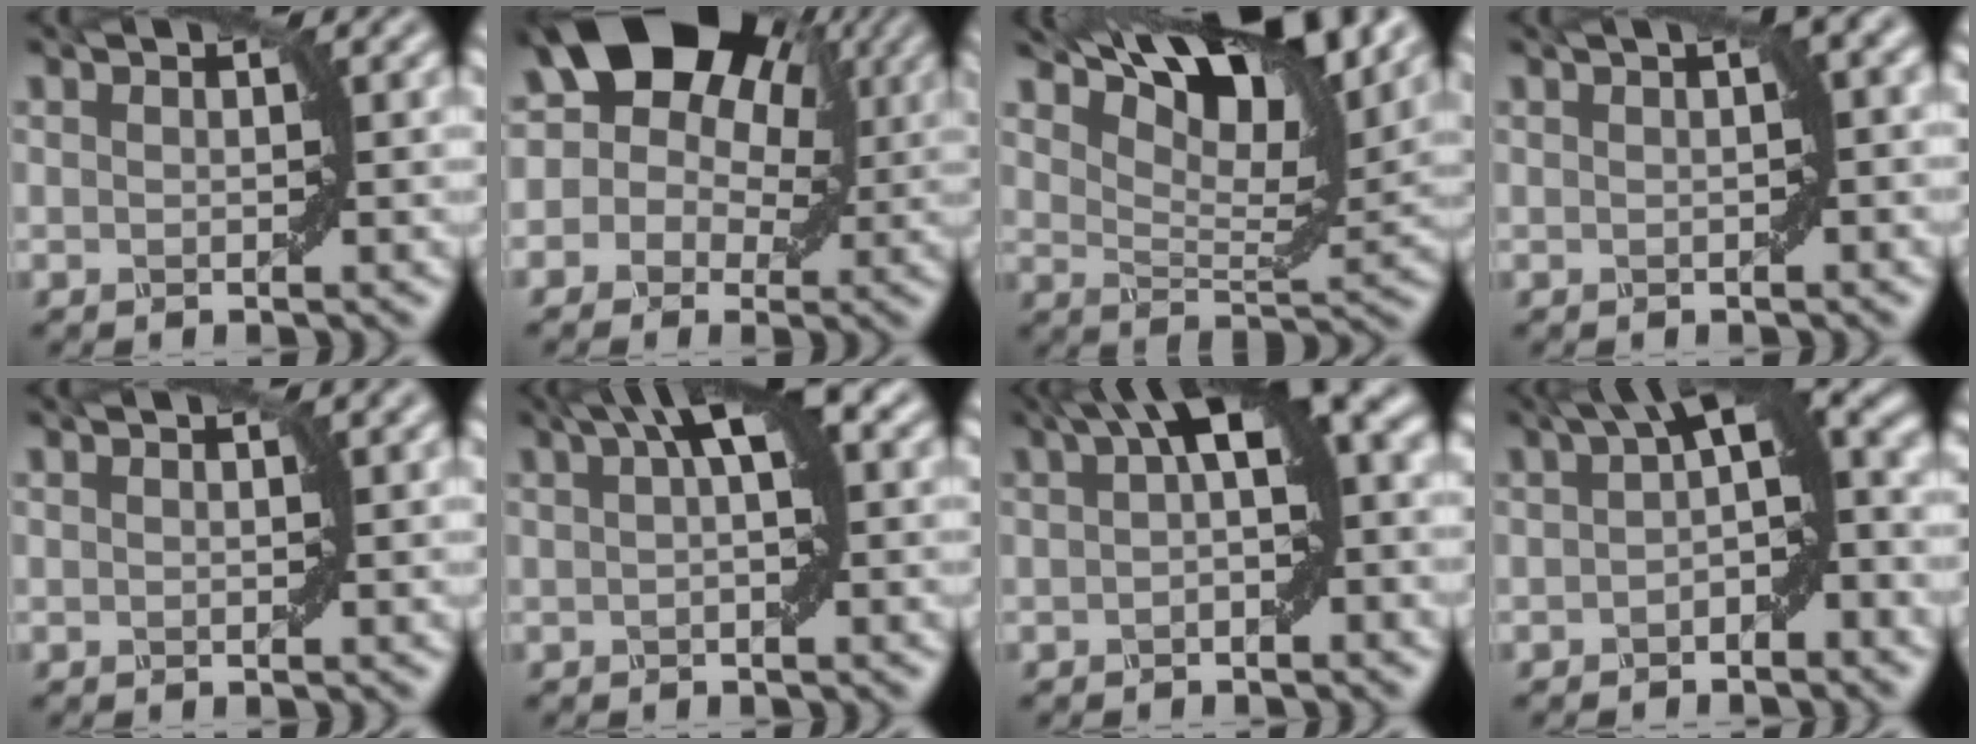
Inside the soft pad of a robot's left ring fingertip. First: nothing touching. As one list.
[{"total": 16.1, "force": [6.7, 11.1, 9.5], "torque": [-0.142, 0.070, 0.077]}, {"total": 11.7, "force": [8.3, 3.6, 7.4], "torque": [-0.117, 0.013, 0.123]}, {"total": 2.4, "force": [0.5, 0.5, 2.3], "torque": [-0.025, 0.013, 0.010]}, {"total": 0.9, "force": [0.5, 0.2, 0.7], "torque": [-0.007, 0.001, 0.004]}, {"total": 4.9, "force": [1.6, 1.2, 4.4], "torque": [-0.058, 0.018, 0.022]}, {"total": 8.2, "force": [2.3, 2.8, 7.4], "torque": [-0.100, 0.029, 0.032]}, {"total": 7.8, "force": [1.0, 2.6, 7.2], "torque": [-0.087, 0.024, 0.009]}]